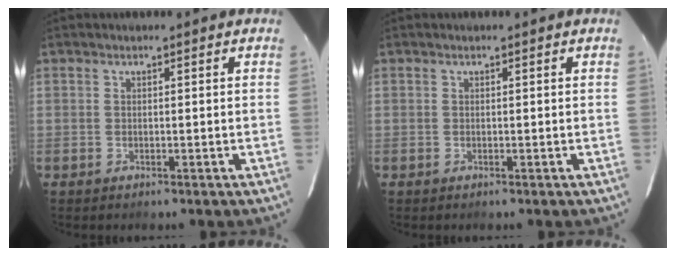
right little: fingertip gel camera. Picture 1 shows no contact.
{"total": 0.0}